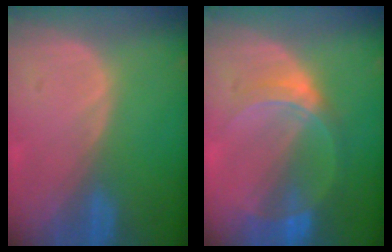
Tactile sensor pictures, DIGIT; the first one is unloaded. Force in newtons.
{"total": 6.8, "press": 6.0, "slide": 3.2}